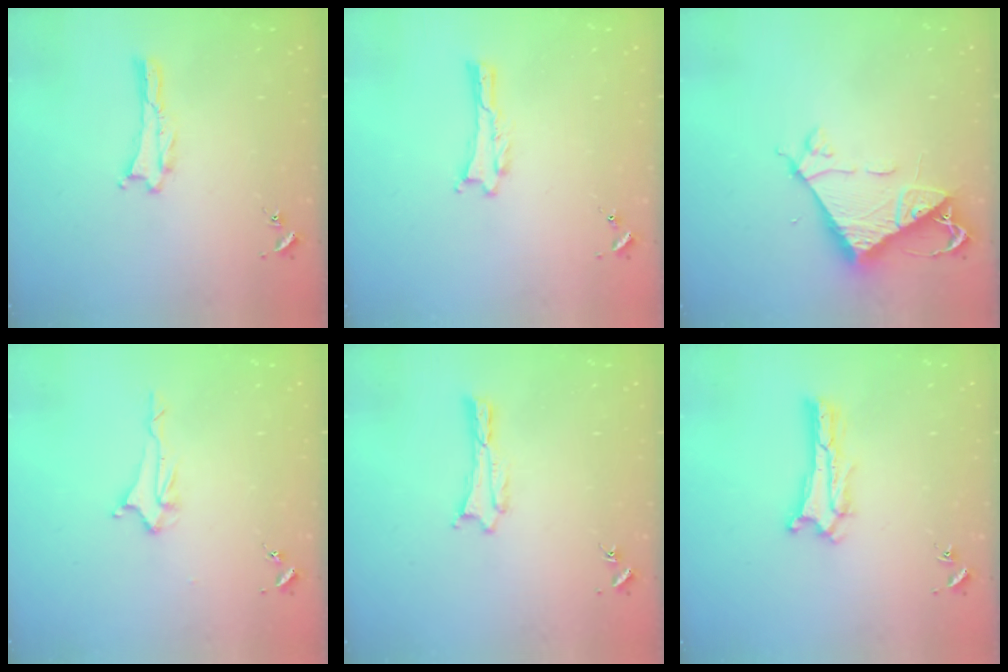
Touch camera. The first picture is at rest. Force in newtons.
{"total": 0.0}
{"total": 7.5, "press": 7.5, "slide": 0.1}
{"total": 2.0, "press": 2.0, "slide": 0.4}
{"total": 0.7, "press": 0.7, "slide": 0.1}
{"total": 0.7, "press": 0.6, "slide": 0.2}